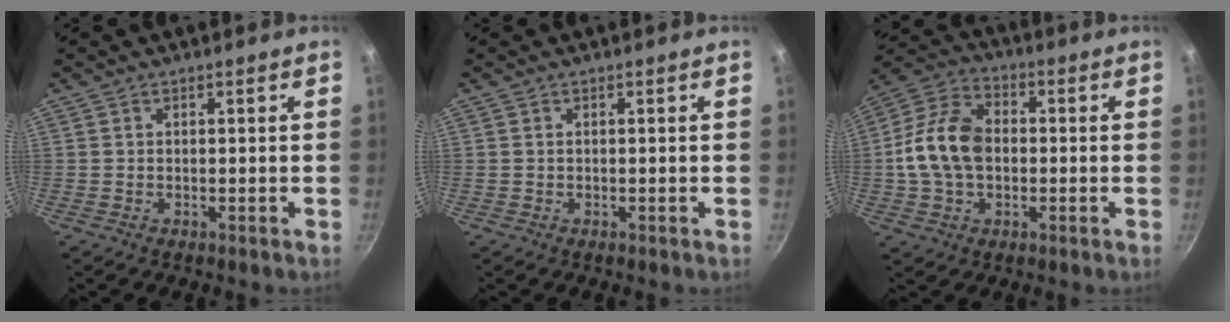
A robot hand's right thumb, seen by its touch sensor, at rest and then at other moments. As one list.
[{"total": 0.0}, {"total": 13.7, "force": [-0.4, 9.5, 9.8], "torque": [-0.164, 0.028, -0.022]}]